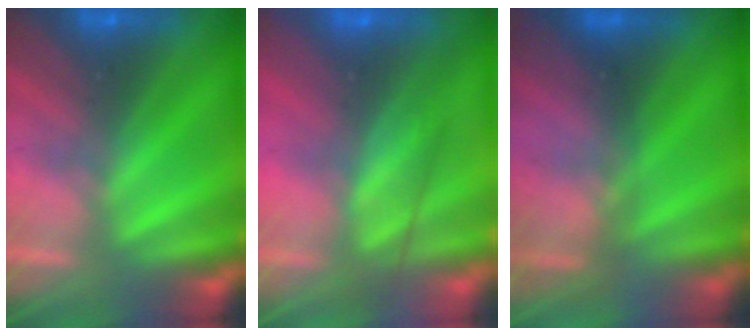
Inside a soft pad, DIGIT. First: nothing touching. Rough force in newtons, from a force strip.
{"total": 10.2}
{"total": 2.8}